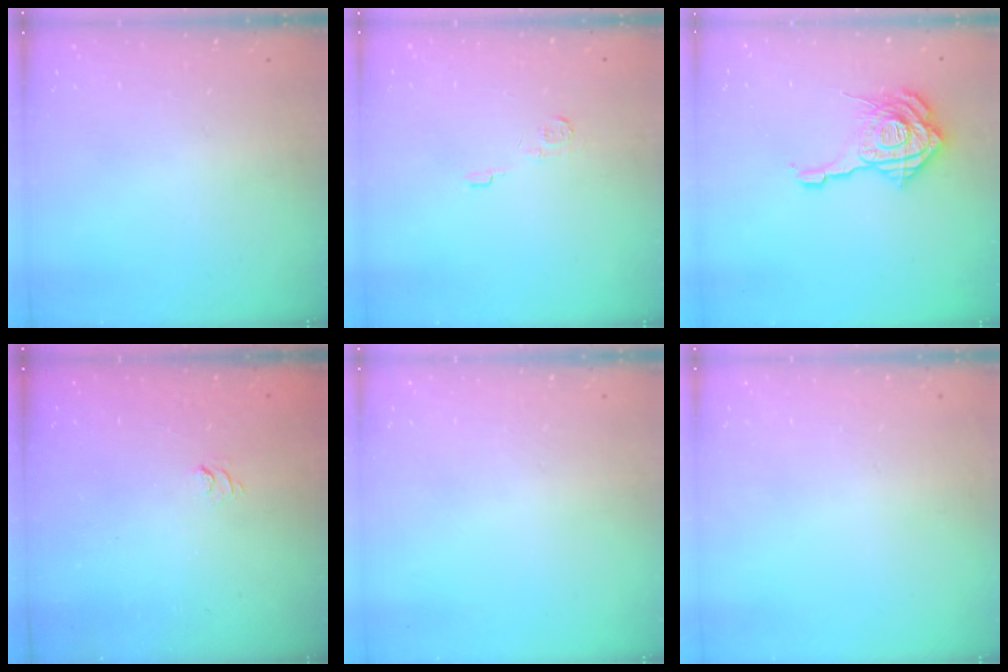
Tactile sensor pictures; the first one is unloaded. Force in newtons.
{"total": 3.8, "press": 3.8, "slide": 0.5}
{"total": 16.9, "press": 16.8, "slide": 1.7}
{"total": 1.9, "press": 1.5, "slide": 1.3}
{"total": 0.0}
{"total": 0.0}